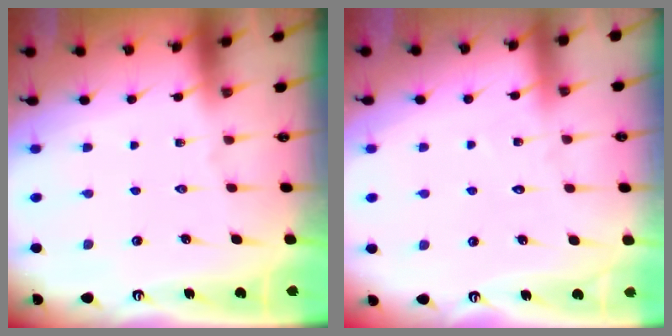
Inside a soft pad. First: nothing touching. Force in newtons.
{"total": 4.6, "press": 4.6, "slide": 0.3}